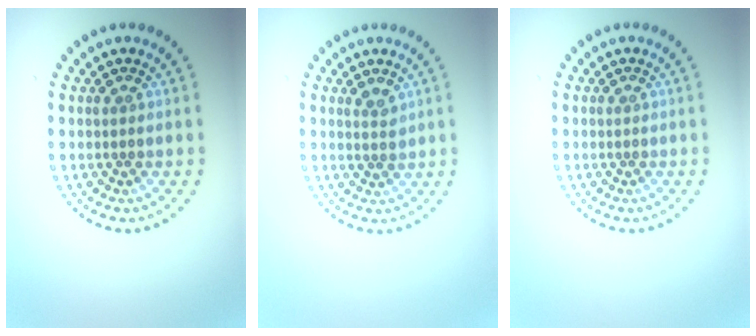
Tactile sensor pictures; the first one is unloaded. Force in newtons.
{"total": 1.2, "press": 1.0, "slide": 0.7}
{"total": 0.0}